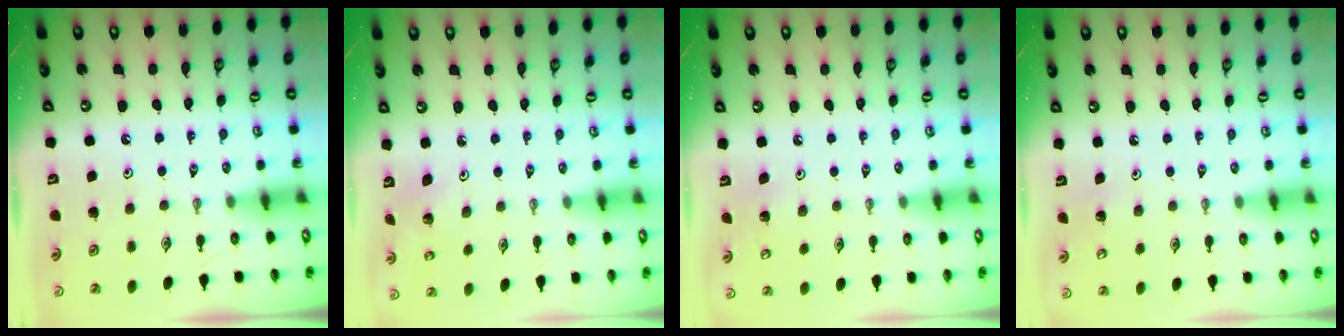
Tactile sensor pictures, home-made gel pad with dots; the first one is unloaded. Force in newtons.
{"total": 2.3, "press": 2.3, "slide": 0.2}
{"total": 4.0, "press": 4.0, "slide": 0.3}
{"total": 2.8, "press": 2.8, "slide": 0.2}